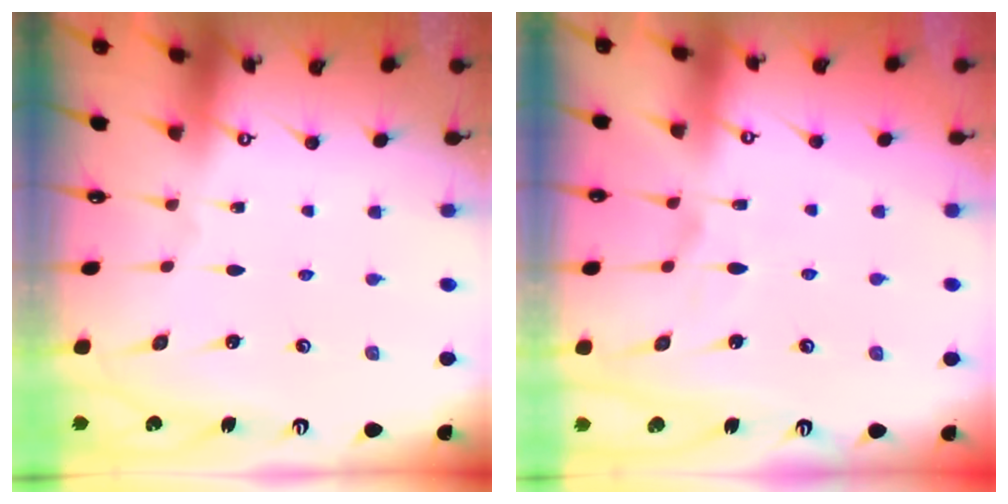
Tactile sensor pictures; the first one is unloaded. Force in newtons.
{"total": 2.0, "press": 1.6, "slide": 1.2}